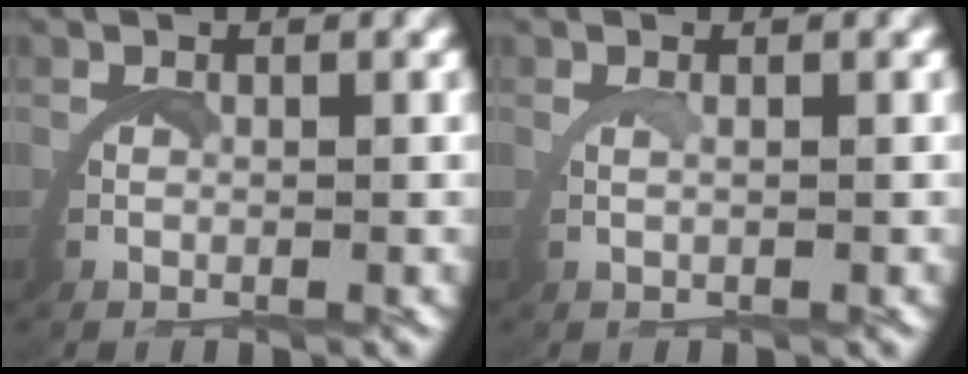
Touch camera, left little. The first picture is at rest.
{"total": 1.0, "force": [0.6, -0.4, 0.6], "torque": [-0.020, 0.004, 0.010]}